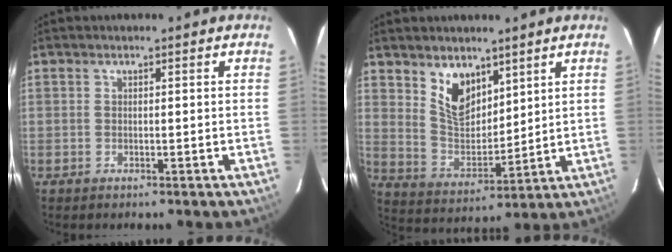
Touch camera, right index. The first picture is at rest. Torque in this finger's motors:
{"motor_torque": [0.59, 0.47, 0.22, 0.08]}